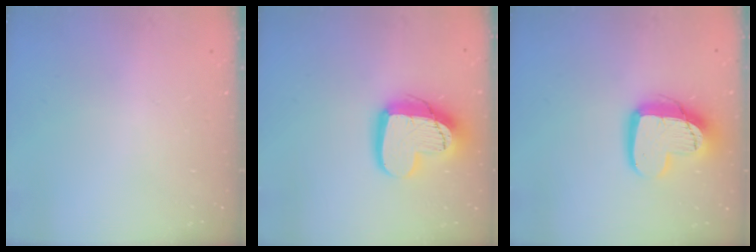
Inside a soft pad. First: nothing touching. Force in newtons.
{"total": 16.2, "press": 16.1, "slide": 1.3}
{"total": 14.0, "press": 13.9, "slide": 1.3}